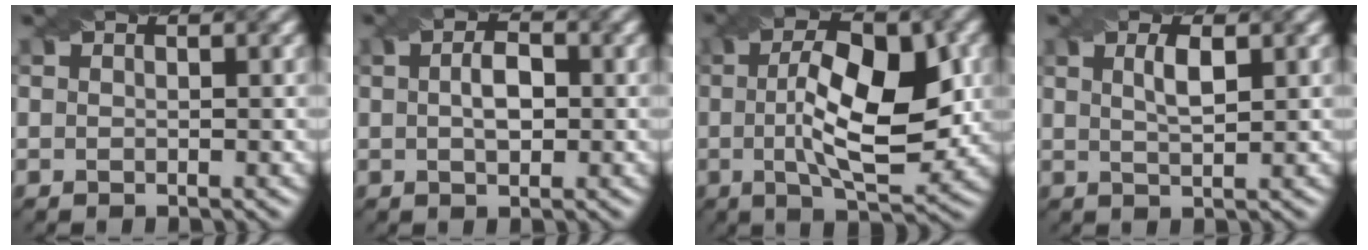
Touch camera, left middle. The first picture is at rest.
{"total": 2.6, "force": [-0.1, 1.4, 2.2], "torque": [-0.045, 0.005, -0.001]}
{"total": 9.9, "force": [0.3, 3.7, 9.2], "torque": [-0.144, 0.006, 0.006]}
{"total": 2.1, "force": [0.6, 0.6, 1.9], "torque": [-0.034, 0.005, 0.013]}